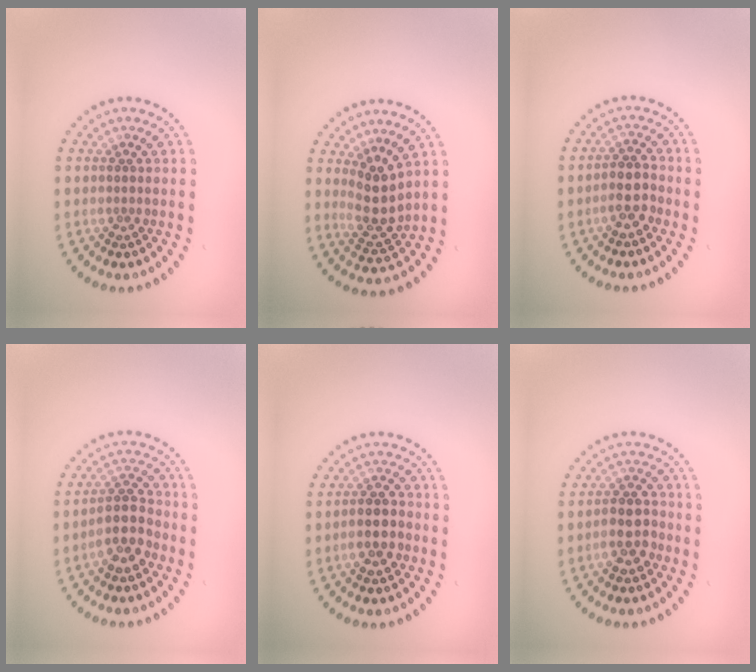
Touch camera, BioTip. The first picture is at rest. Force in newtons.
{"total": 3.3, "press": 2.8, "slide": 1.6}
{"total": 2.5, "press": 2.3, "slide": 0.9}
{"total": 4.0, "press": 3.8, "slide": 1.4}
{"total": 2.9, "press": 2.7, "slide": 0.9}
{"total": 2.8, "press": 2.7, "slide": 0.8}